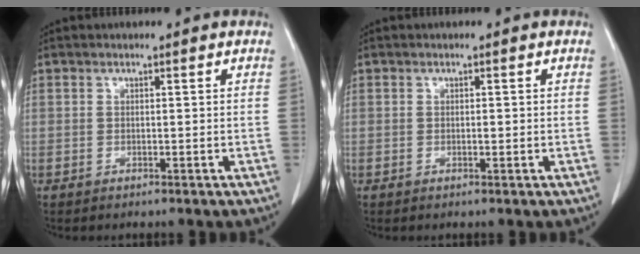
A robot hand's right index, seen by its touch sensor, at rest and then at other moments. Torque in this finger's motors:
{"motor_torque": [-0.12, 0.24, -0.05, -0.01]}